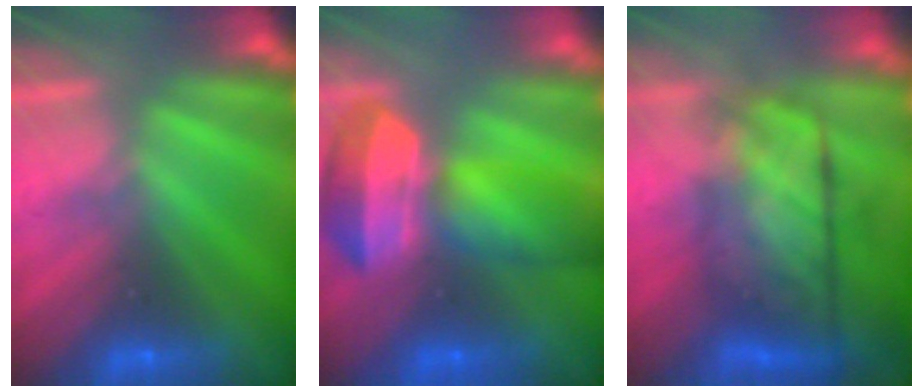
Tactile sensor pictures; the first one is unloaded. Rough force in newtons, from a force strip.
{"total": 5.8}
{"total": 9.3}